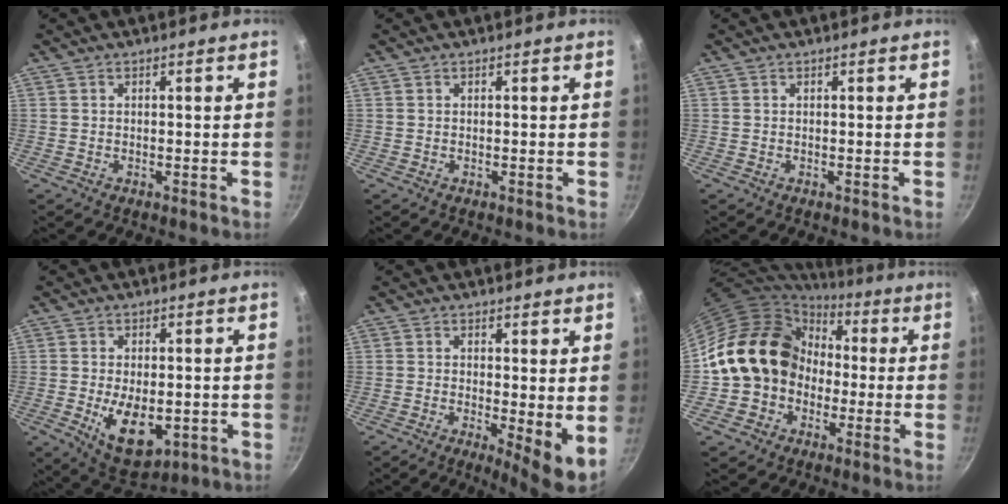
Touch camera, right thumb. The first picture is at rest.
{"total": 0.0}
{"total": 0.0}
{"total": 10.6, "force": [-2.1, 6.0, 8.5], "torque": [-0.117, -0.008, -0.015]}
{"total": 5.9, "force": [0.2, 1.7, 5.7], "torque": [-0.081, -0.018, 0.005]}
{"total": 17.3, "force": [-0.1, 14.6, 9.2], "torque": [-0.132, 0.052, -0.004]}